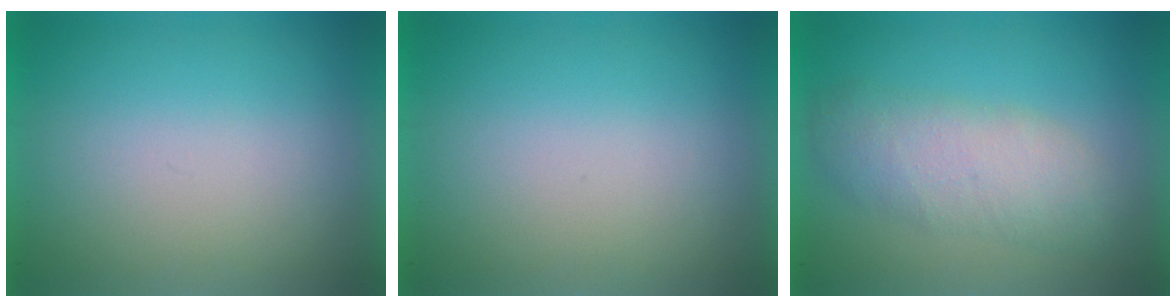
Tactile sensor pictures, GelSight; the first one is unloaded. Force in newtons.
{"total": 0.0}
{"total": 3.3}